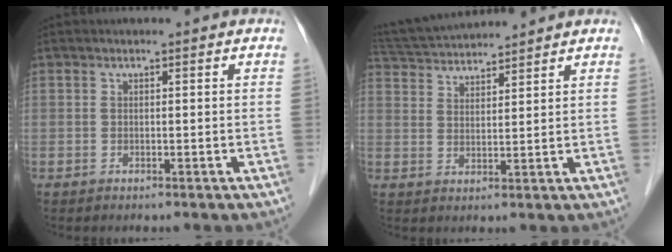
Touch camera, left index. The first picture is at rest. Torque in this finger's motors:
{"motor_torque": [-0.52, -0.70, 0.16, 0.05]}